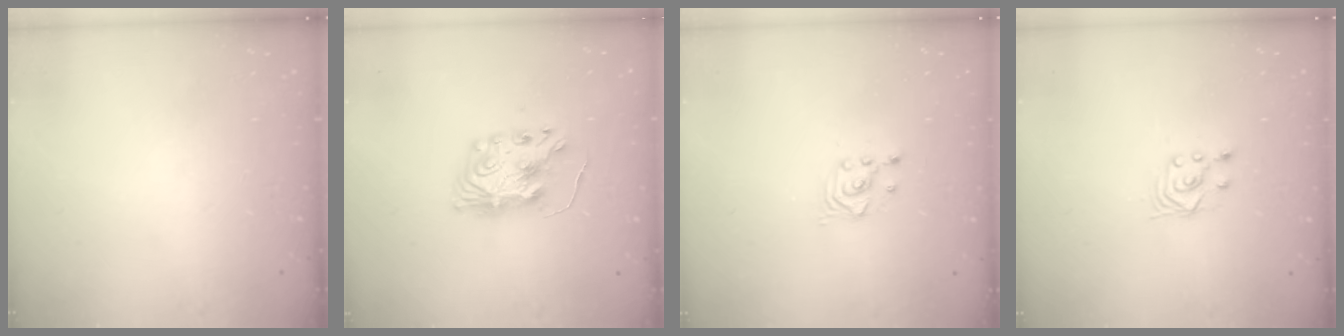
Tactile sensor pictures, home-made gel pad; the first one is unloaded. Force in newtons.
{"total": 9.0, "press": 9.0, "slide": 0.9}
{"total": 2.5, "press": 2.5, "slide": 0.3}
{"total": 3.5, "press": 3.0, "slide": 1.7}